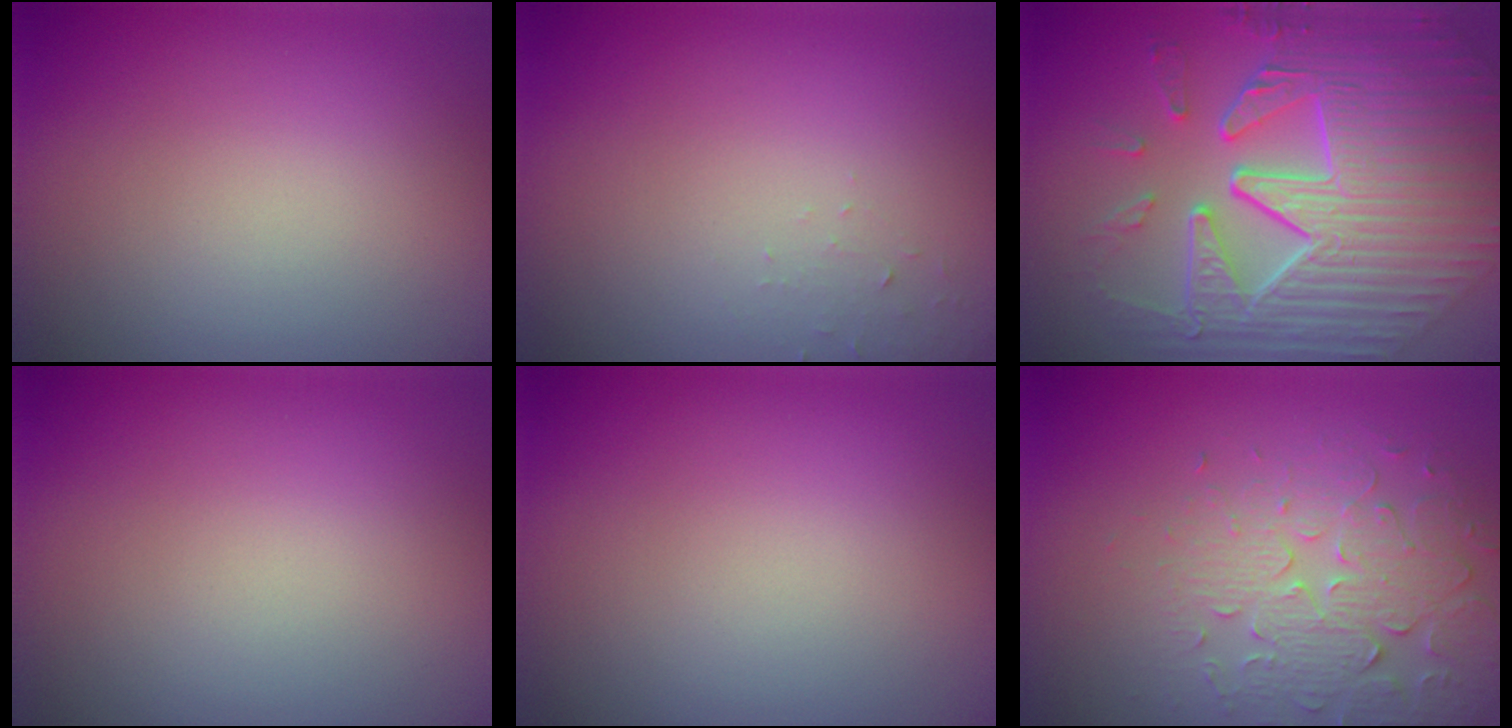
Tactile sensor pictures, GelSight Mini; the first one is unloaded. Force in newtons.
{"total": 1.0, "press": 0.9, "slide": 0.1}
{"total": 11.1, "press": 7.7, "slide": 8.0}
{"total": 0.0}
{"total": 0.0}
{"total": 4.4, "press": 4.1, "slide": 1.7}